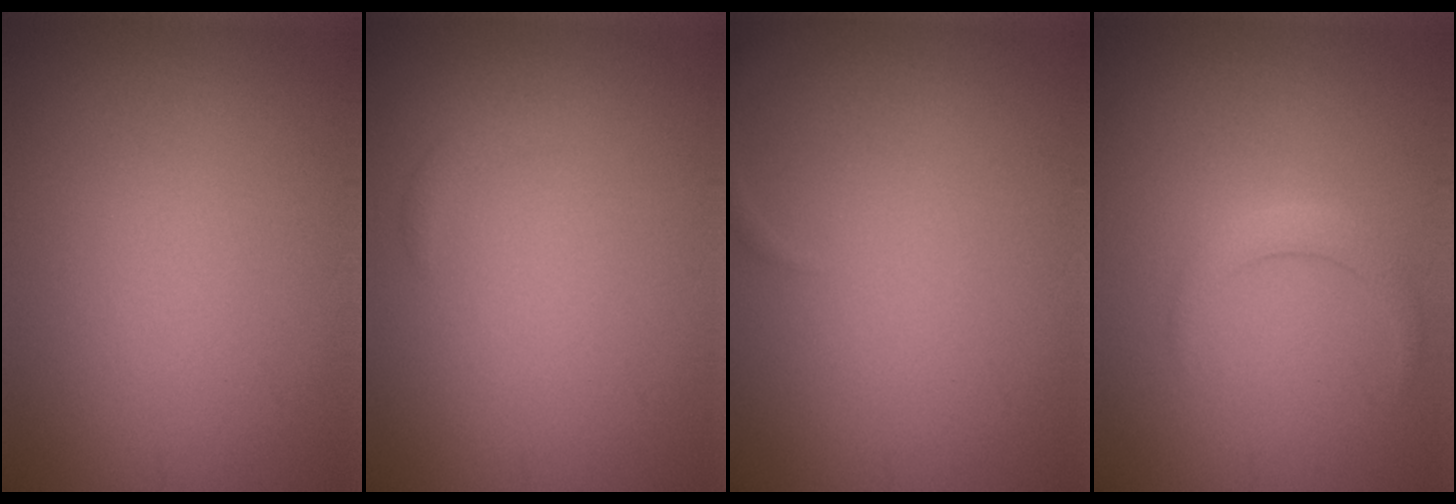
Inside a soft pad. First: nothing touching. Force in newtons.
{"total": 0.8, "press": 0.8, "slide": 0.0}
{"total": 0.7, "press": 0.7, "slide": 0.1}
{"total": 1.7, "press": 1.7, "slide": 0.1}